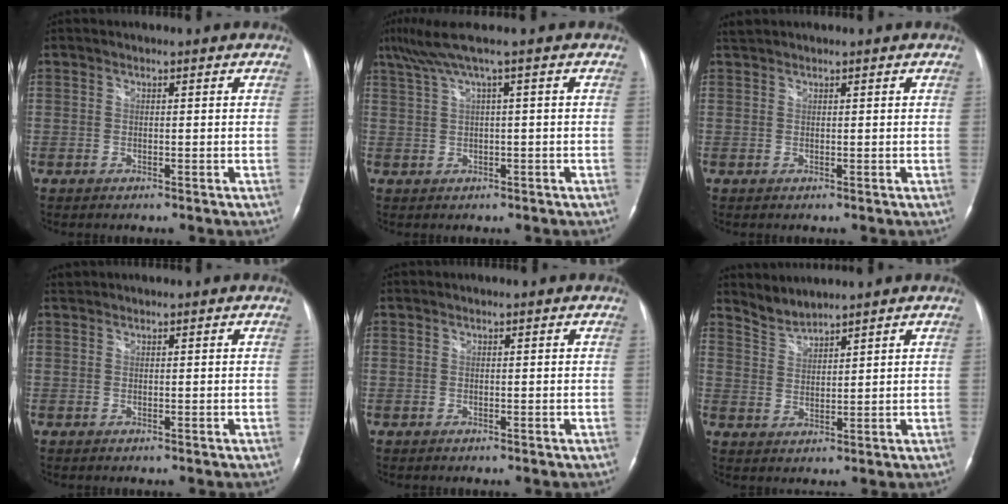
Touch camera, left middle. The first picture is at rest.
{"total": 5.1, "force": [2.7, -1.0, 4.2], "torque": [-0.093, 0.027, 0.058]}
{"total": 0.9, "force": [0.9, 0.1, 0.0], "torque": [-0.008, 0.013, 0.024]}
{"total": 0.6, "force": [0.6, 0.1, -0.1], "torque": [-0.006, 0.014, 0.015]}
{"total": 0.0}
{"total": 3.5, "force": [3.4, -0.3, -0.3], "torque": [0.001, 0.000, 0.075]}